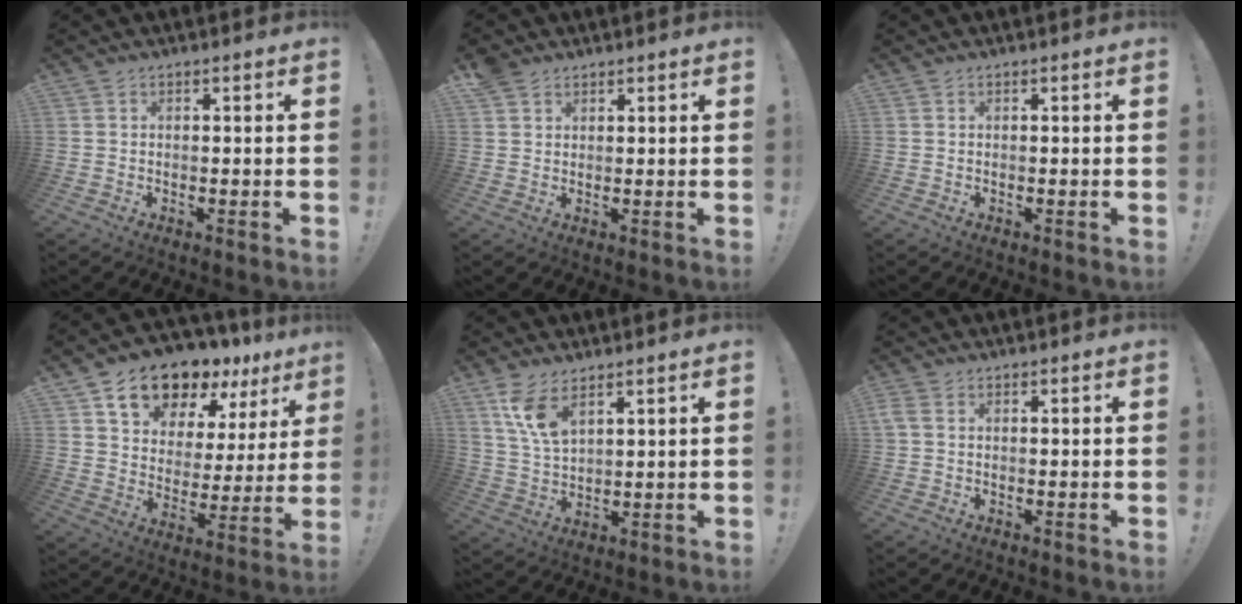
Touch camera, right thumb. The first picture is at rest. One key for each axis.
{"total": 3.4, "fx": 2.5, "fy": 2.2, "fz": 0.9, "tx": -0.013, "ty": -0.011, "tz": 0.046}
{"total": 0.0}
{"total": 15.8, "fx": 13.0, "fy": 6.9, "fz": 5.8, "tx": -0.096, "ty": -0.102, "tz": 0.231}
{"total": 8.5, "fx": 5.6, "fy": 3.5, "fz": 5.3, "tx": -0.108, "ty": -0.028, "tz": 0.103}
{"total": 0.9, "fx": 0.4, "fy": 0.6, "fz": 0.6, "tx": -0.016, "ty": 0.004, "tz": 0.008}